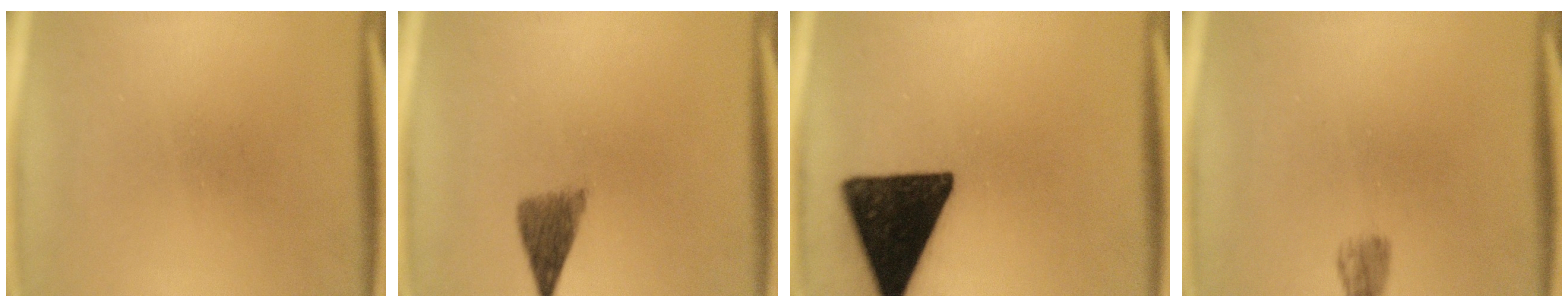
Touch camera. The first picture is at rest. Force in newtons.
{"total": 4.0}
{"total": 17.6}
{"total": 2.1}